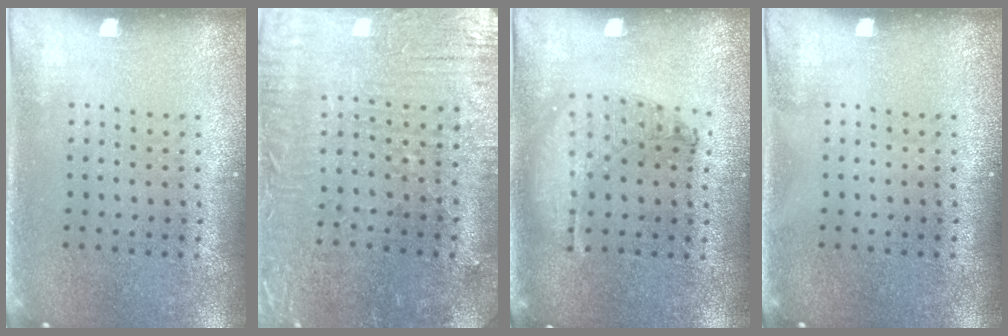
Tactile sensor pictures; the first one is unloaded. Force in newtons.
{"total": 1.0, "press": 0.9, "slide": 0.4}
{"total": 0.9, "press": 0.9, "slide": 0.2}
{"total": 0.0}